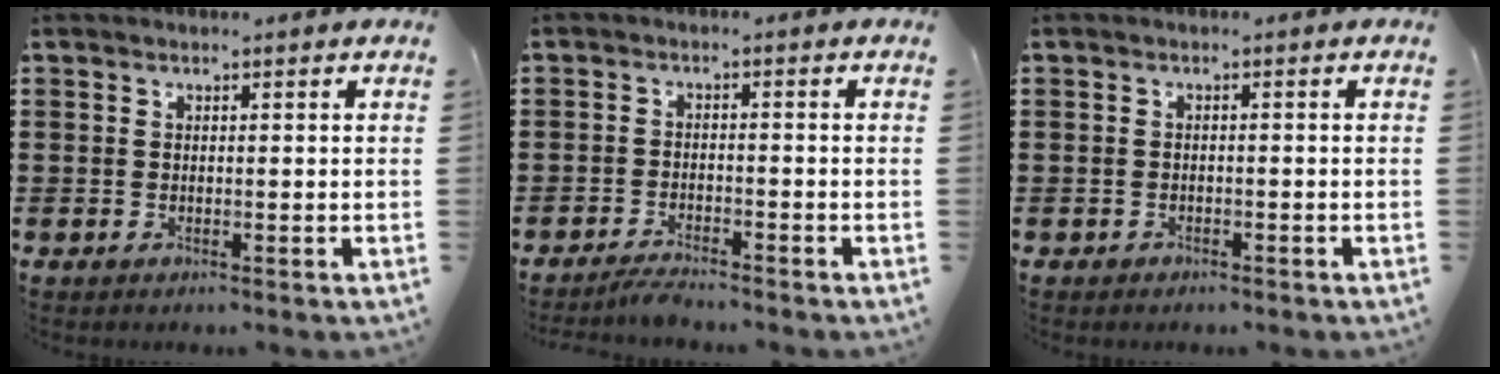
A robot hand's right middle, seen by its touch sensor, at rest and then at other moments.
{"total": 2.4, "force": [-2.3, 0.0, 0.6], "torque": [-0.013, 0.000, -0.046]}
{"total": 0.8, "force": [-0.7, 0.3, 0.0], "torque": [-0.003, 0.000, -0.016]}